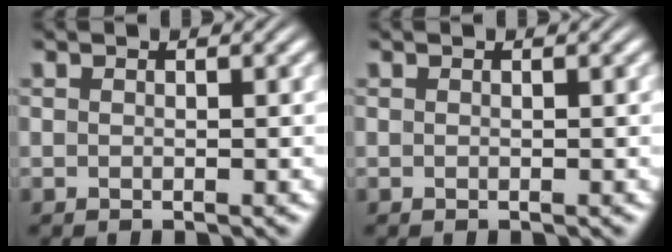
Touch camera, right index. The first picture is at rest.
{"total": 0.0}